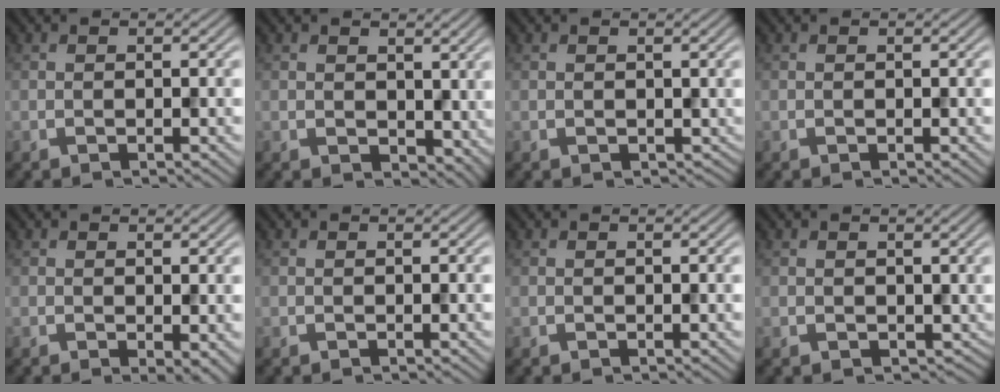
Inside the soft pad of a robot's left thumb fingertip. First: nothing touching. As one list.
[{"total": 3.6, "force": [1.3, 2.5, 2.2], "torque": [-0.046, -0.011, 0.028]}, {"total": 0.9, "force": [0.4, 0.7, 0.2], "torque": [-0.008, -0.005, 0.009]}, {"total": 0.0}, {"total": 1.9, "force": [-0.2, 0.8, 1.7], "torque": [-0.025, -0.009, 0.000]}, {"total": 0.0}, {"total": 0.0}, {"total": 1.7, "force": [0.6, 1.4, 0.7], "torque": [-0.019, -0.009, 0.011]}]